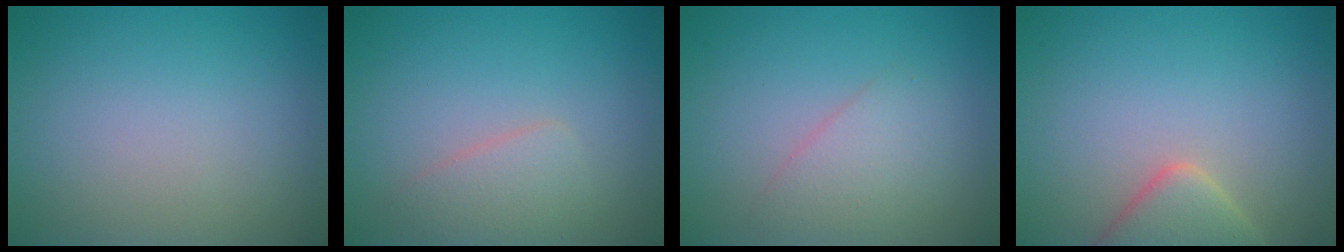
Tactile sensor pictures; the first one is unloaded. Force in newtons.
{"total": 2.2, "press": 2.2, "slide": 0.0}
{"total": 2.3, "press": 2.3, "slide": 0.2}
{"total": 3.8, "press": 3.7, "slide": 0.3}